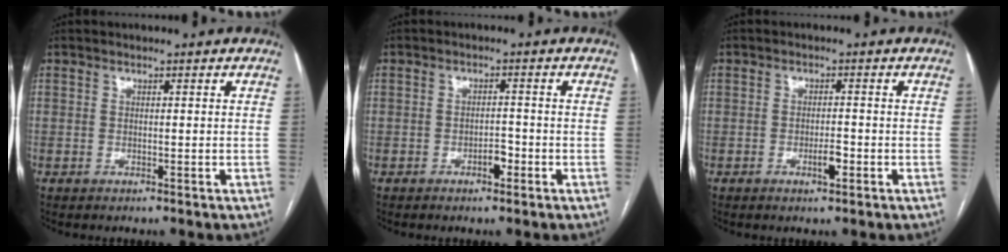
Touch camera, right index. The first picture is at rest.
{"total": 2.1, "force": [-1.2, 1.0, 1.5], "torque": [-0.019, 0.004, -0.020]}
{"total": 2.3, "force": [-1.0, 0.5, 2.0], "torque": [-0.033, 0.000, -0.016]}